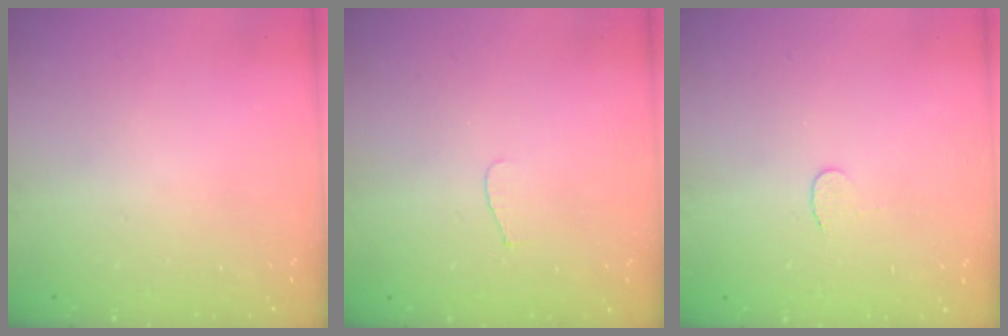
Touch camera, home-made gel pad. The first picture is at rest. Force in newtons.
{"total": 3.3, "press": 3.3, "slide": 0.4}
{"total": 3.5, "press": 3.5, "slide": 0.4}